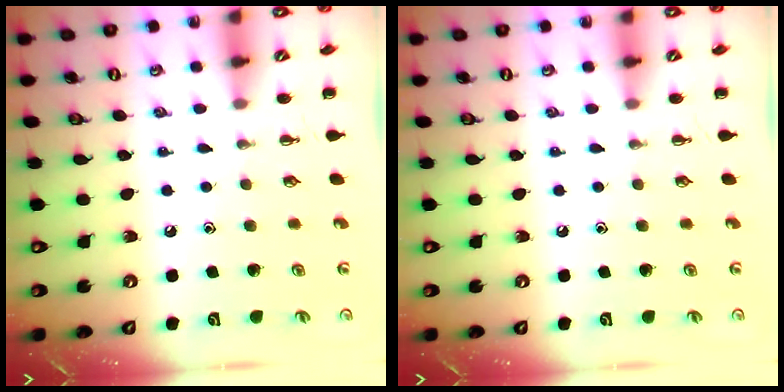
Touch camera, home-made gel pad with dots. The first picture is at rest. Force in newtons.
{"total": 0.0}